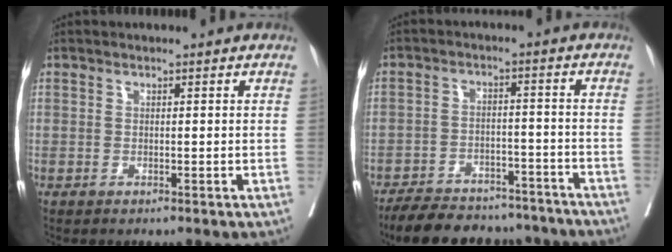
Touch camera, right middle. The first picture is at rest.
{"total": 17.6, "force": [-15.6, 5.6, 5.8], "torque": [-0.114, 0.002, -0.215]}